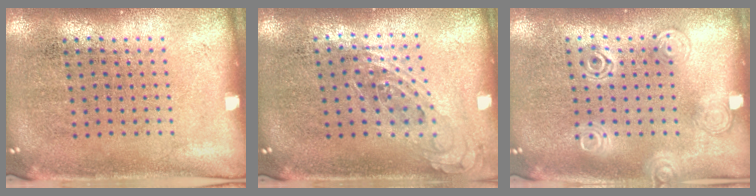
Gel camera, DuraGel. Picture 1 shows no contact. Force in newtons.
{"total": 0.8, "press": 0.8, "slide": 0.3}
{"total": 1.2, "press": 1.2, "slide": 0.0}